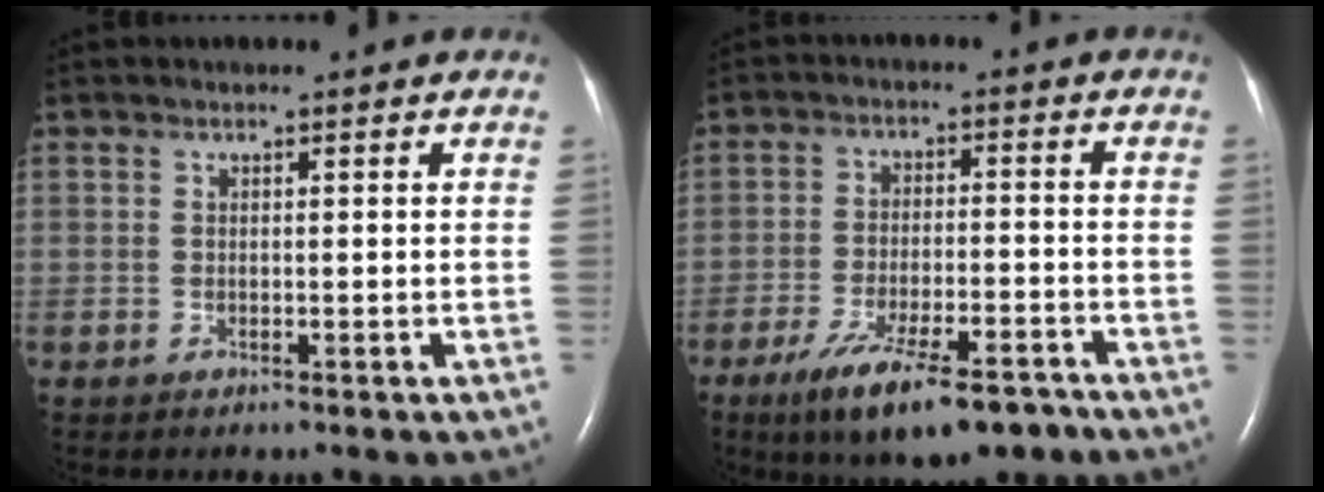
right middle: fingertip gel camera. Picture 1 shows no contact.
{"total": 12.4, "force": [-8.6, 3.2, 8.4], "torque": [-0.143, -0.018, -0.140]}